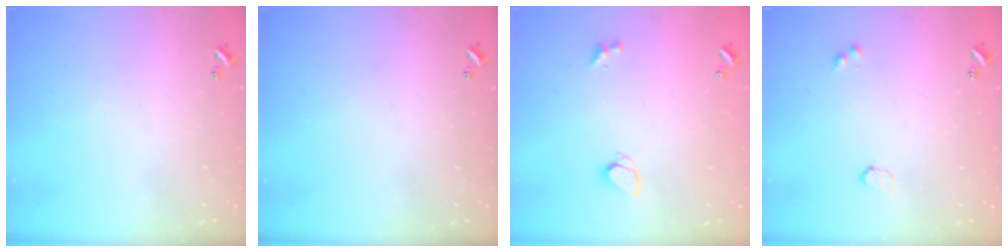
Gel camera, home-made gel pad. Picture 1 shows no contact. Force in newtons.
{"total": 0.0}
{"total": 2.4, "press": 2.3, "slide": 0.6}
{"total": 2.9, "press": 2.9, "slide": 0.5}